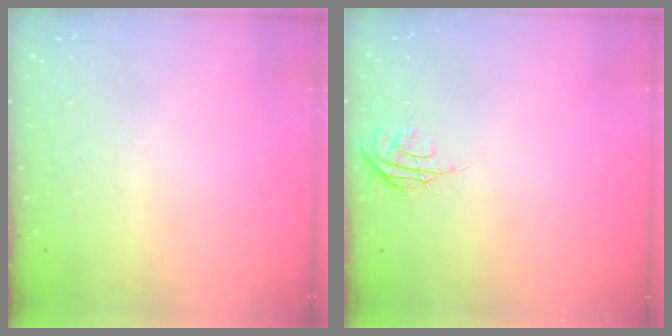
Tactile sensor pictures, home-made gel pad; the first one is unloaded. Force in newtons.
{"total": 5.5, "press": 5.4, "slide": 0.6}